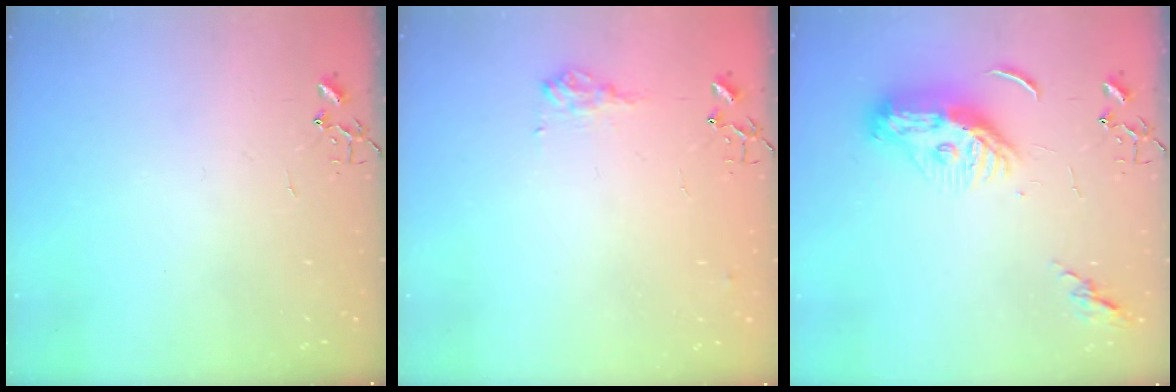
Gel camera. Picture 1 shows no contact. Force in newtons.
{"total": 9.8, "press": 9.7, "slide": 0.9}
{"total": 11.7, "press": 11.6, "slide": 1.0}